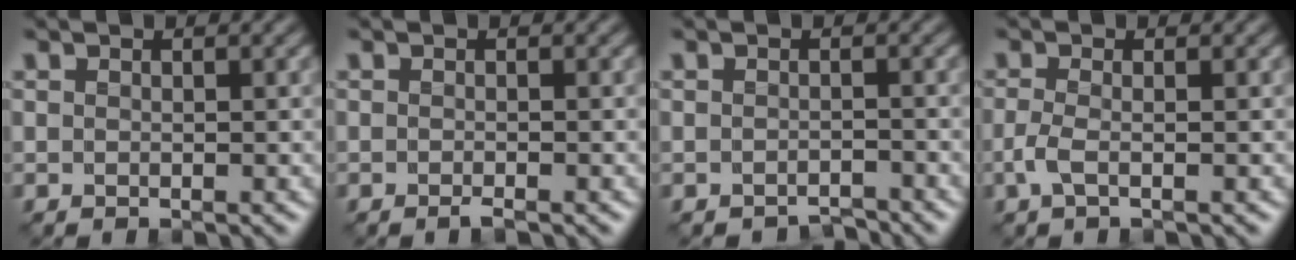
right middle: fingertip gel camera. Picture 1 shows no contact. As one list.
[{"total": 0.9, "force": [-0.8, 0.0, 0.4], "torque": [-0.010, -0.002, -0.018]}, {"total": 2.0, "force": [-2.0, 0.1, 0.0], "torque": [0.005, -0.005, -0.034]}, {"total": 1.8, "force": [-0.9, 0.5, 1.4], "torque": [-0.036, -0.005, -0.023]}]